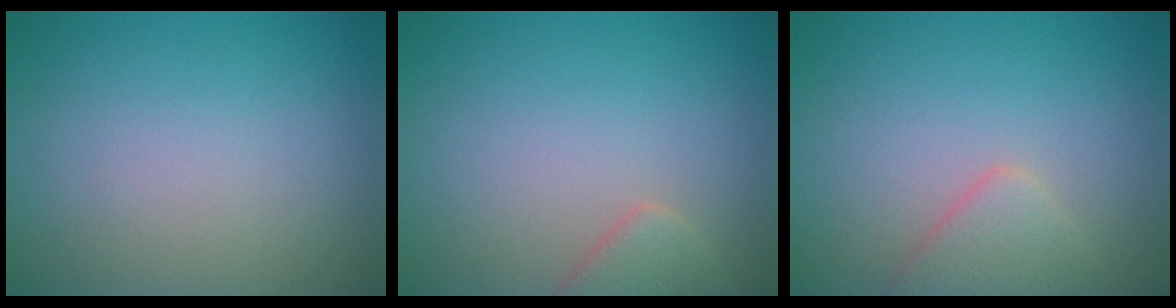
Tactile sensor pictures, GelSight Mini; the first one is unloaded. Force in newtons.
{"total": 2.1, "press": 2.1, "slide": 0.2}
{"total": 2.4, "press": 2.4, "slide": 0.1}